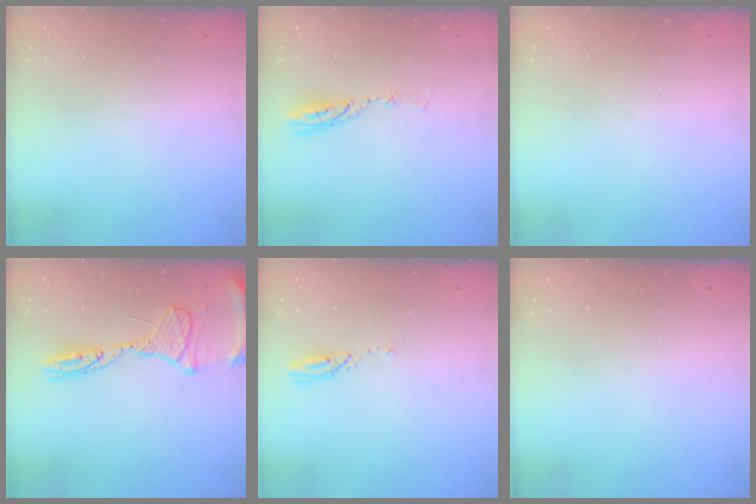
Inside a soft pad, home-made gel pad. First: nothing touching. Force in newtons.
{"total": 5.0, "press": 5.0, "slide": 0.6}
{"total": 0.0}
{"total": 15.5, "press": 15.4, "slide": 1.2}
{"total": 3.0, "press": 2.9, "slide": 0.3}
{"total": 0.0}